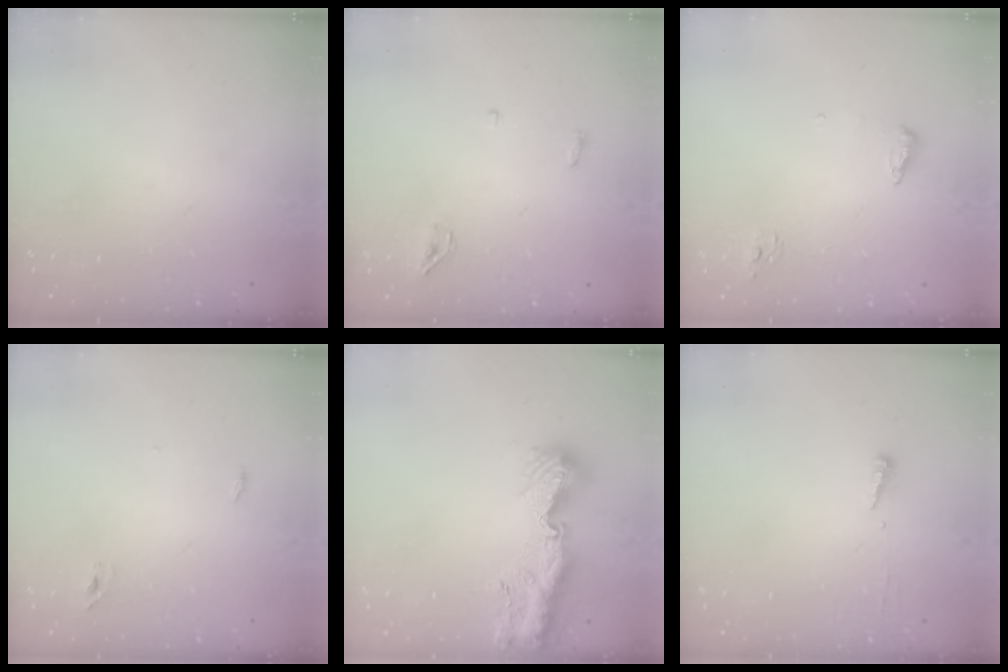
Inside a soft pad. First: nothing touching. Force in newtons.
{"total": 3.4, "press": 3.3, "slide": 1.0}
{"total": 6.3, "press": 6.1, "slide": 1.6}
{"total": 2.9, "press": 2.7, "slide": 1.0}
{"total": 12.2, "press": 12.1, "slide": 0.8}
{"total": 3.7, "press": 3.7, "slide": 0.5}